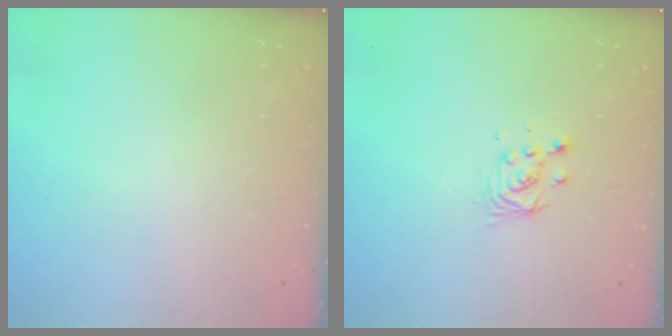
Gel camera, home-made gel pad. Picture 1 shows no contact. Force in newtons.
{"total": 4.1, "press": 4.1, "slide": 0.3}